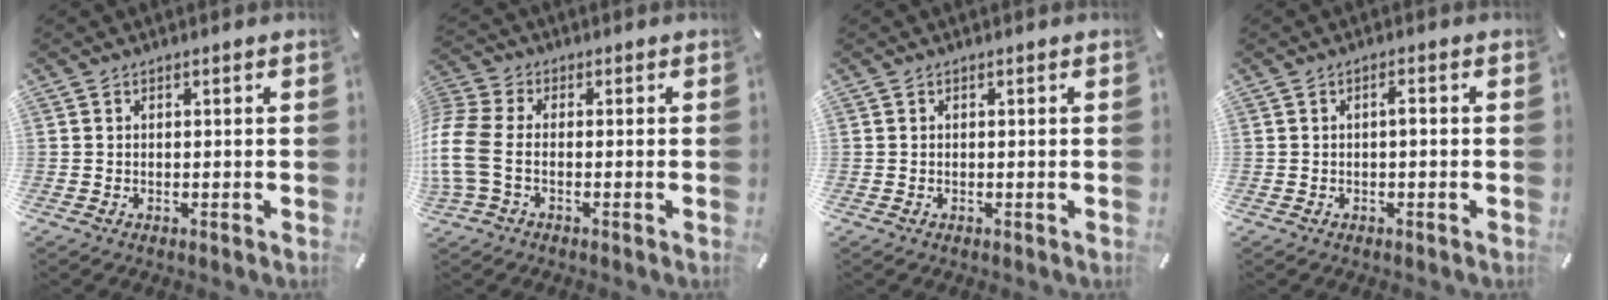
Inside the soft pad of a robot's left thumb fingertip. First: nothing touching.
{"total": 8.1, "force": [-2.1, 5.0, 6.1], "torque": [-0.151, -0.005, -0.038]}
{"total": 0.0}
{"total": 1.7, "force": [-0.1, 0.5, 1.6], "torque": [-0.033, 0.004, -0.004]}